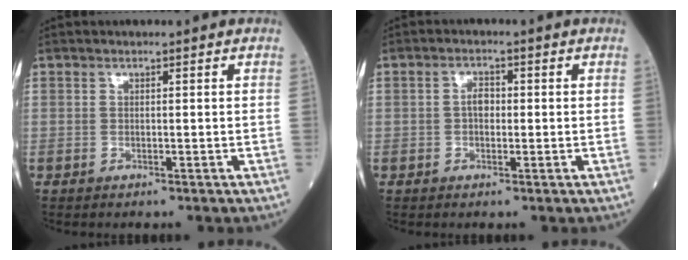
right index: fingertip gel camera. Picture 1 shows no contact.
{"total": 2.2, "force": [-0.1, 1.3, 1.7], "torque": [-0.029, 0.007, -0.004]}